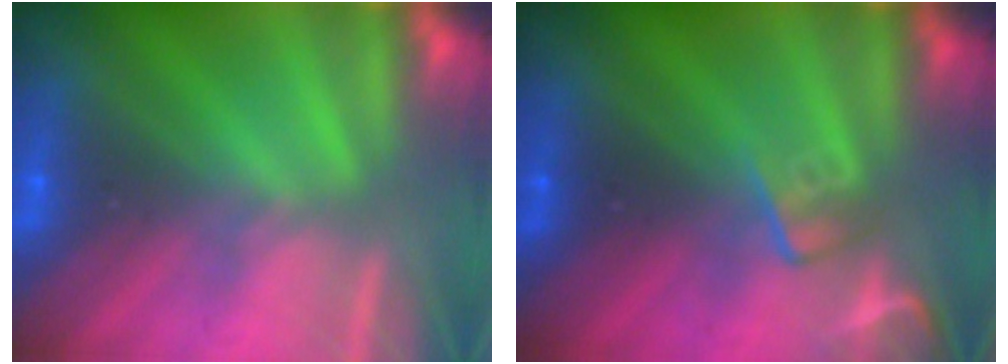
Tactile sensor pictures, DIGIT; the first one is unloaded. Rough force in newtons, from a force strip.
{"total": 2.4}